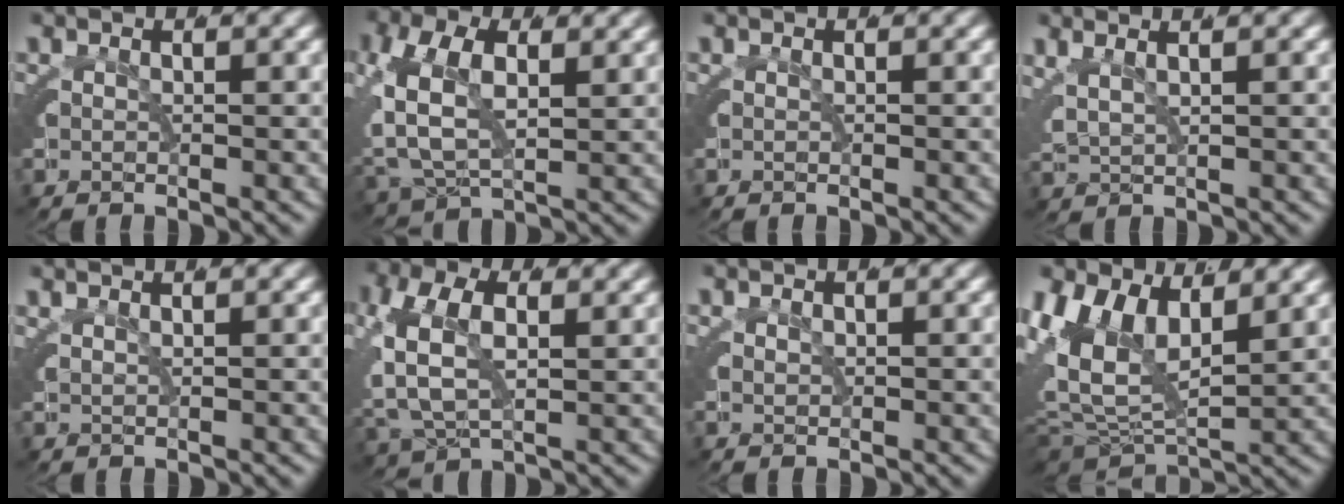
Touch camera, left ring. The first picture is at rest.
{"total": 6.7, "force": [0.9, 5.3, 4.0], "torque": [-0.114, -0.019, 0.016]}
{"total": 0.0}
{"total": 3.6, "force": [1.2, 2.8, 1.9], "torque": [-0.059, -0.005, 0.022]}
{"total": 1.4, "force": [1.1, 0.8, 0.6], "torque": [-0.018, 0.004, 0.016]}
{"total": 5.6, "force": [0.4, 4.4, 3.4], "torque": [-0.102, -0.019, 0.010]}
{"total": 0.6, "force": [0.1, 0.5, 0.0], "torque": [-0.001, -0.005, 0.004]}
{"total": 9.1, "force": [0.8, 6.8, 6.0], "torque": [-0.121, -0.012, 0.012]}